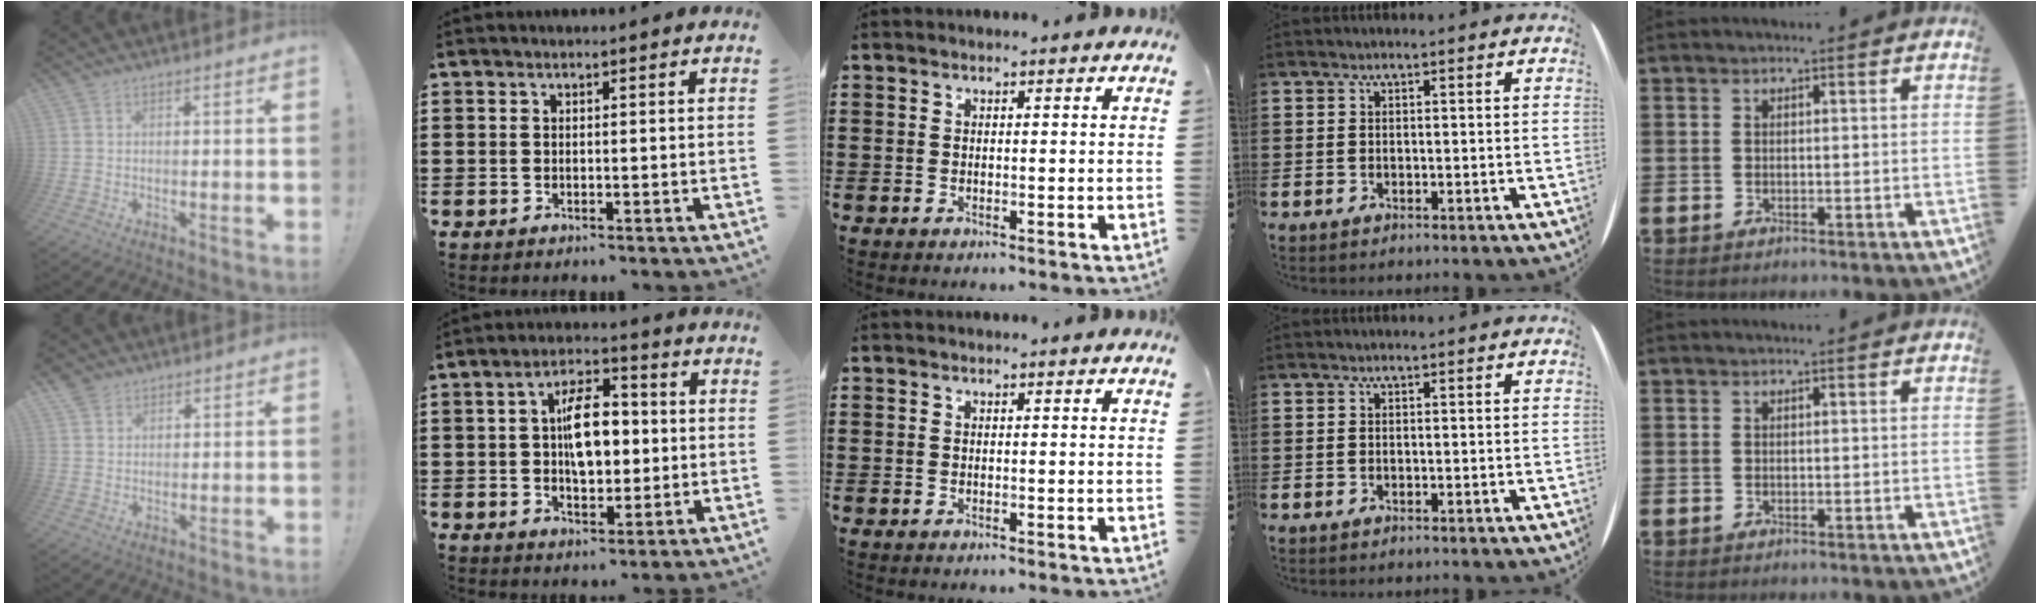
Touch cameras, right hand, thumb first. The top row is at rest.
{"thumb": {"total": 3.2, "force": [2.4, 1.9, 0.7], "torque": [-0.010, -0.012, 0.046]}, "index": {"total": 8.5, "force": [0.7, 4.2, 7.4], "torque": [-0.134, 0.006, 0.007]}}